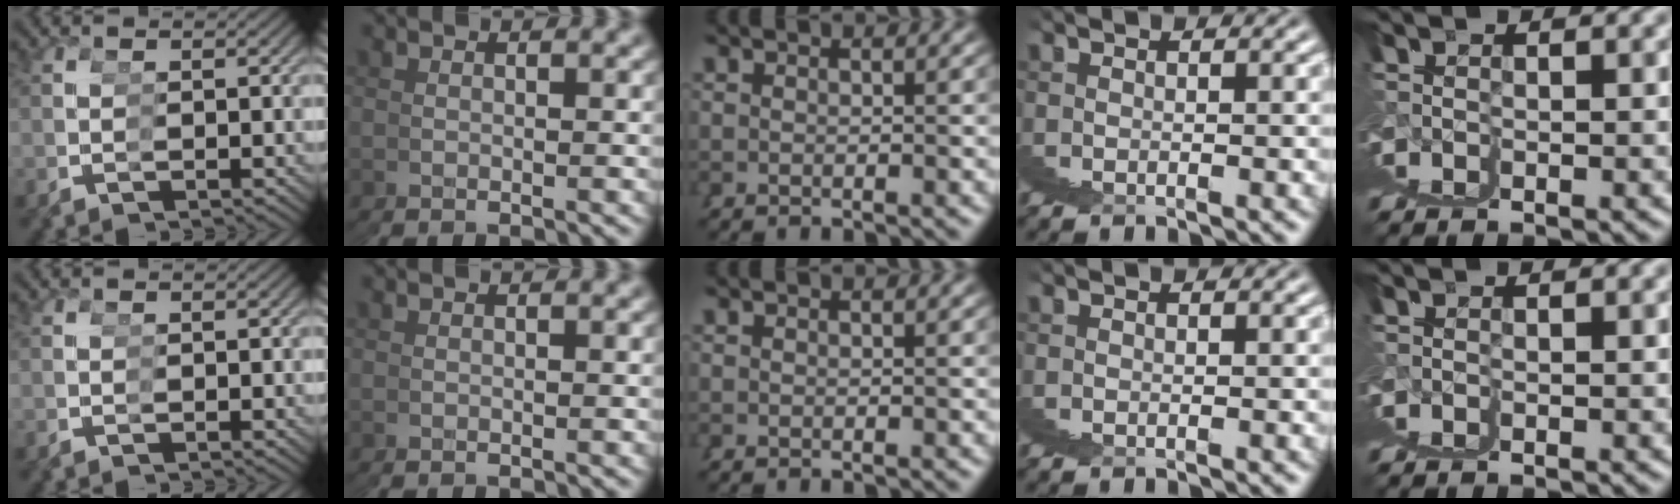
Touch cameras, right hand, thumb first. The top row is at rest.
{}